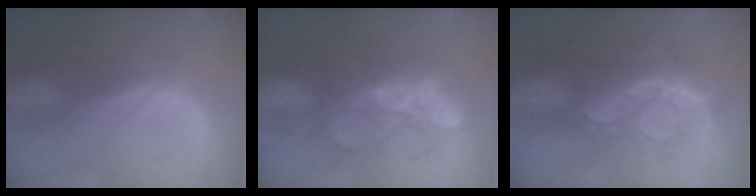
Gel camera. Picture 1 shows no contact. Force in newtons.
{"total": 8.7, "press": 8.6, "slide": 1.6}
{"total": 9.4, "press": 8.0, "slide": 5.0}